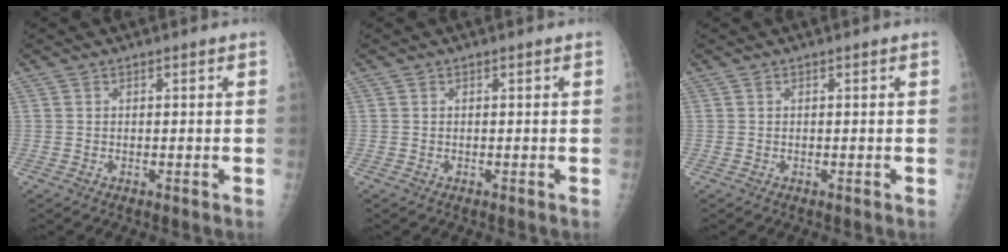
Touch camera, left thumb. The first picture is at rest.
{"total": 0.0}
{"total": 0.0}